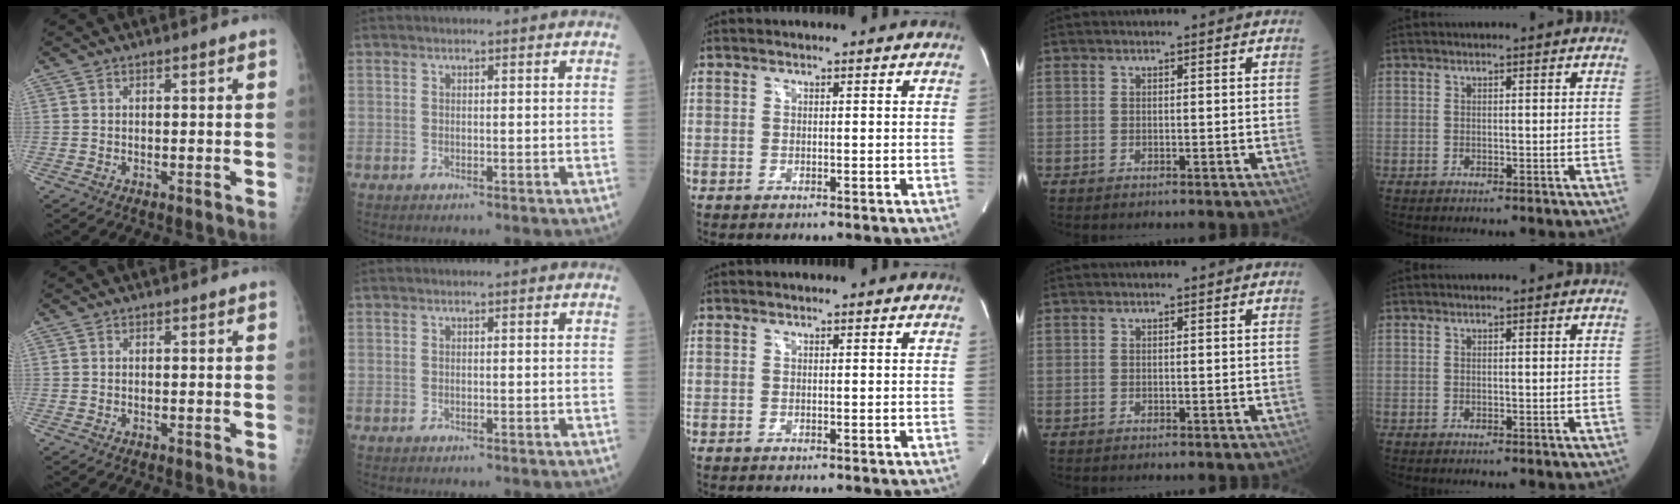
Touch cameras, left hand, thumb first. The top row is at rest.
{}